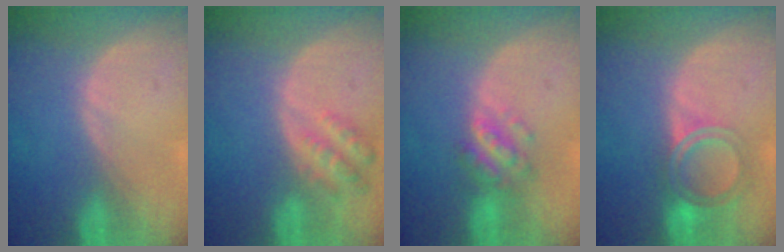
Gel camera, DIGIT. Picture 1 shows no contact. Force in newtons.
{"total": 5.3, "press": 5.0, "slide": 1.9}
{"total": 5.9, "press": 5.2, "slide": 2.8}
{"total": 6.1, "press": 5.3, "slide": 3.0}